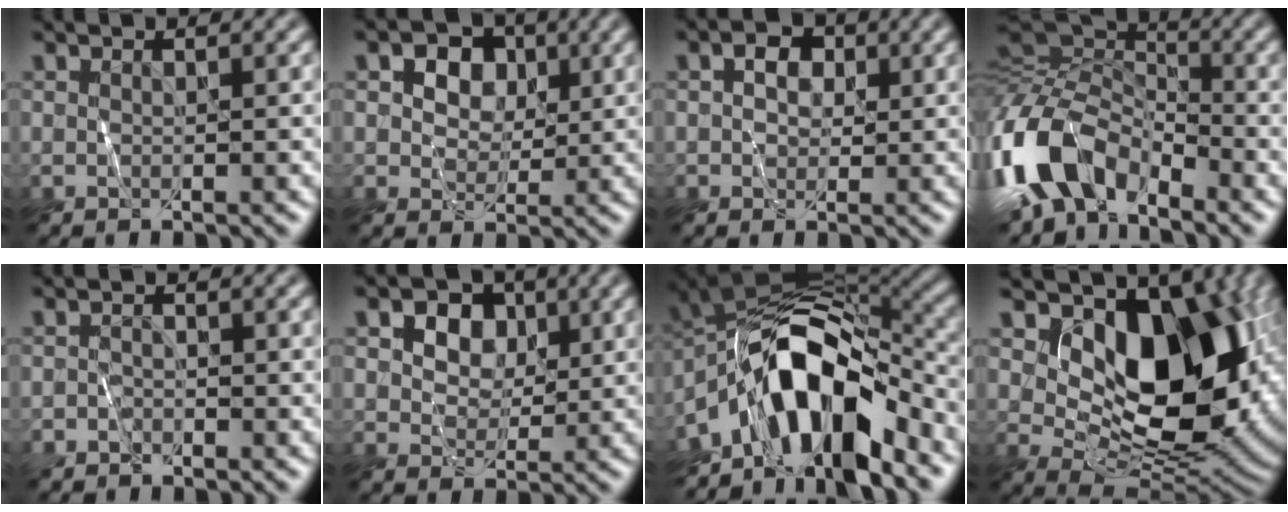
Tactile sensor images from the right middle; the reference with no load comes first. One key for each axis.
{"total": 5.7, "fx": 2.6, "fy": 4.1, "fz": 3.1, "tx": -0.043, "ty": 0.026, "tz": 0.017}
{"total": 1.8, "fx": 0.5, "fy": 1.5, "fz": 0.8, "tx": -0.013, "ty": 0.011, "tz": 0.006}
{"total": 11.3, "fx": -5.4, "fy": 6.8, "fz": 7.2, "tx": -0.150, "ty": -0.004, "tz": -0.112}
{"total": 0.8, "fx": -0.7, "fy": 0.3, "fz": -0.3, "tx": 0.008, "ty": 0.010, "tz": -0.013}
{"total": 6.3, "fx": 3.1, "fy": 4.4, "fz": 3.4, "tx": -0.056, "ty": 0.025, "tz": 0.031}
{"total": 10.8, "fx": -5.6, "fy": 4.8, "fz": 7.9, "tx": -0.121, "ty": 0.020, "tz": -0.101}
{"total": 12.3, "fx": 2.7, "fy": 7.4, "fz": 9.4, "tx": -0.111, "ty": -0.007, "tz": 0.050}